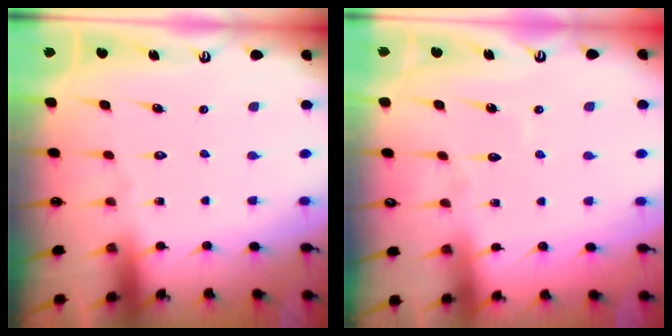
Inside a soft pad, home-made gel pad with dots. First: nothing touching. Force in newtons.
{"total": 2.5, "press": 2.5, "slide": 0.3}